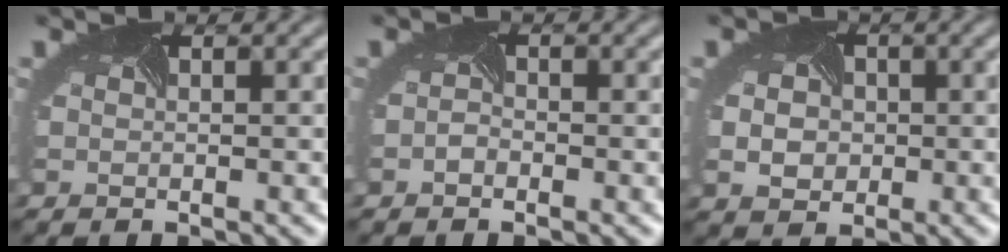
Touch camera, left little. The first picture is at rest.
{"total": 0.6, "force": [-0.6, 0.1, 0.1], "torque": [-0.010, -0.003, -0.013]}
{"total": 6.1, "force": [0.4, 4.7, 3.9], "torque": [-0.054, 0.009, -0.009]}